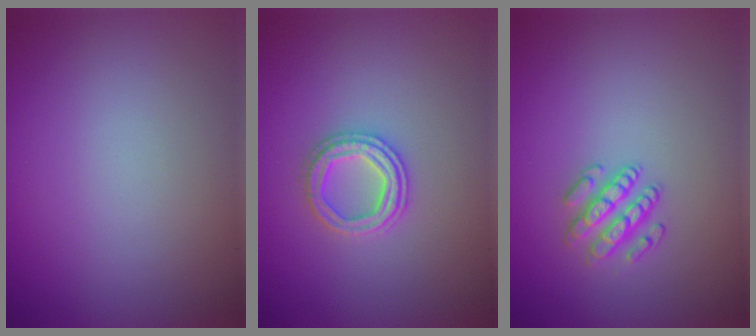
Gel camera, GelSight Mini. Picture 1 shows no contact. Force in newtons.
{"total": 2.6, "press": 2.6, "slide": 0.5}
{"total": 2.4, "press": 2.3, "slide": 0.6}